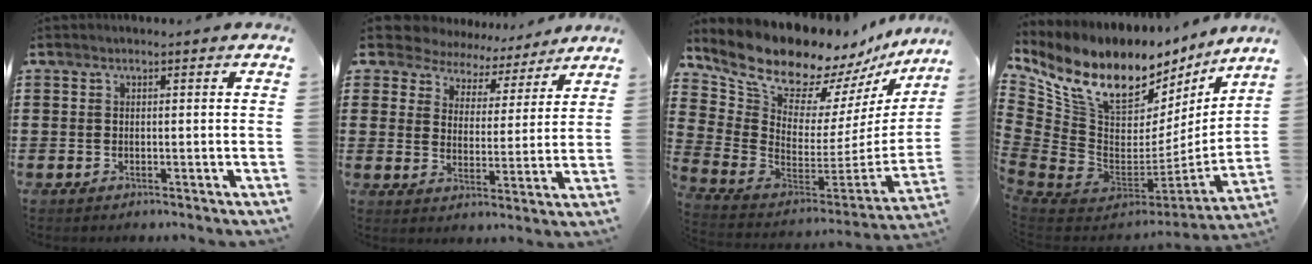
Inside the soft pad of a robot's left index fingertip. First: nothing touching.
{"total": 6.7, "force": [6.3, 2.0, 0.5], "torque": [-0.040, -0.040, 0.113]}
{"total": 12.4, "force": [11.1, 4.3, 3.4], "torque": [-0.115, -0.096, 0.195]}
{"total": 13.5, "force": [8.6, 7.3, 7.3], "torque": [-0.162, -0.068, 0.155]}